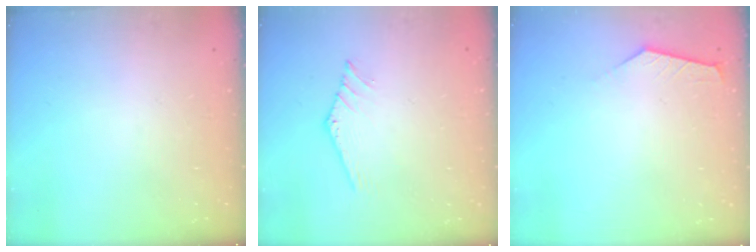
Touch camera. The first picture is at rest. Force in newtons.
{"total": 1.0, "press": 1.0, "slide": 0.1}
{"total": 2.5, "press": 2.4, "slide": 0.4}